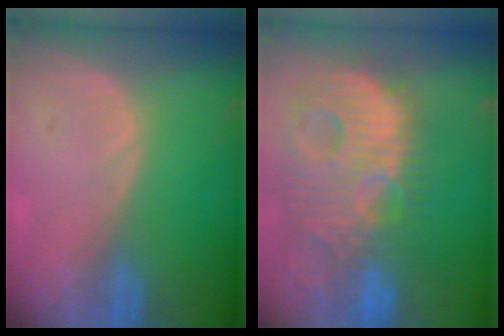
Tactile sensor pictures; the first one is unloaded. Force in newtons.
{"total": 14.4, "press": 12.4, "slide": 7.3}